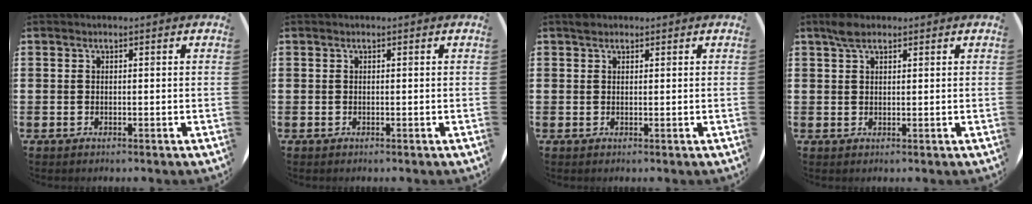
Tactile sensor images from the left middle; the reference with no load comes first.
{"total": 0.0}
{"total": 0.9, "force": [0.8, 0.4, 0.1], "torque": [0.005, -0.001, 0.013]}
{"total": 2.3, "force": [1.7, 1.0, 1.3], "torque": [-0.021, 0.003, 0.028]}